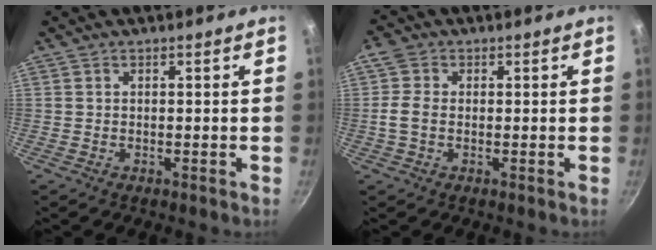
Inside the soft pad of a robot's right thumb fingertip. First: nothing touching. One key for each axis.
{"total": 3.8, "fx": -0.3, "fy": 2.8, "fz": 2.6, "tx": -0.051, "ty": 0.006, "tz": -0.013}